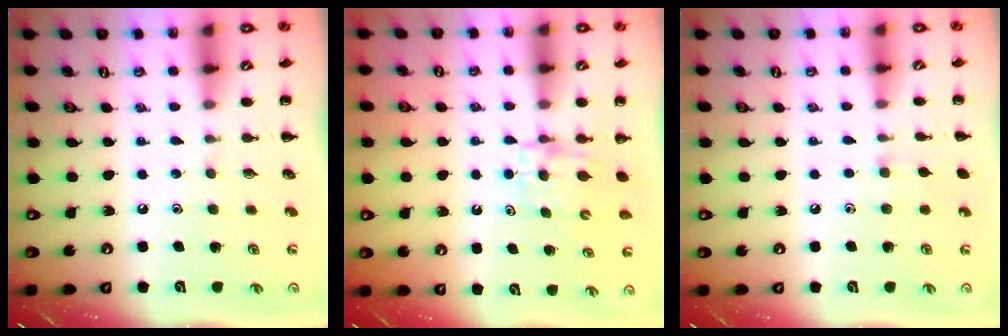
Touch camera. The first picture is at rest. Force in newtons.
{"total": 4.5, "press": 4.5, "slide": 0.5}
{"total": 4.7, "press": 4.3, "slide": 1.9}